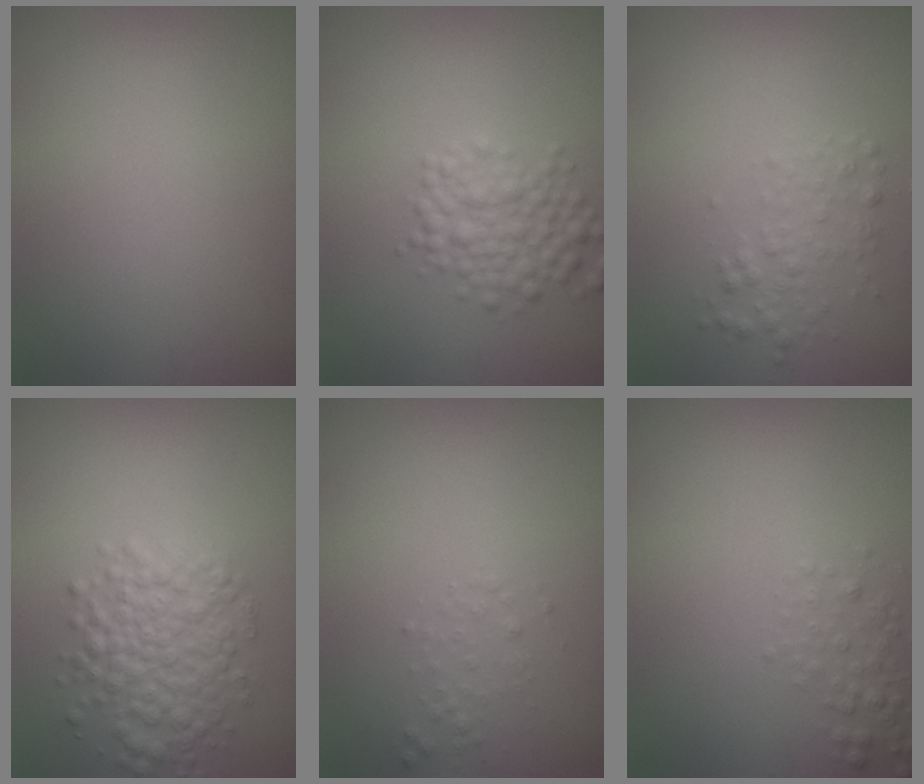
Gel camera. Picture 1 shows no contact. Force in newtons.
{"total": 3.6, "press": 3.6, "slide": 0.0}
{"total": 2.0, "press": 2.0, "slide": 0.1}
{"total": 4.8, "press": 4.8, "slide": 0.2}
{"total": 1.0, "press": 1.0, "slide": 0.0}
{"total": 1.6, "press": 1.6, "slide": 0.1}